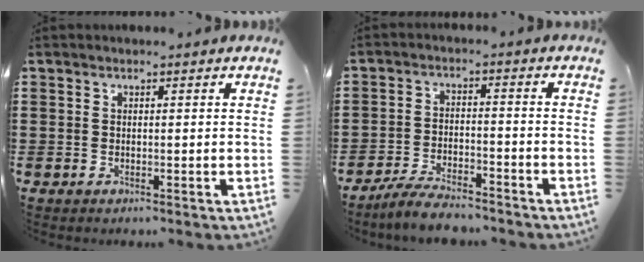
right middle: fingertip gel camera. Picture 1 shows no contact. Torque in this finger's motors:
{"motor_torque": [0.70, 0.25, 0.09, 0.07]}